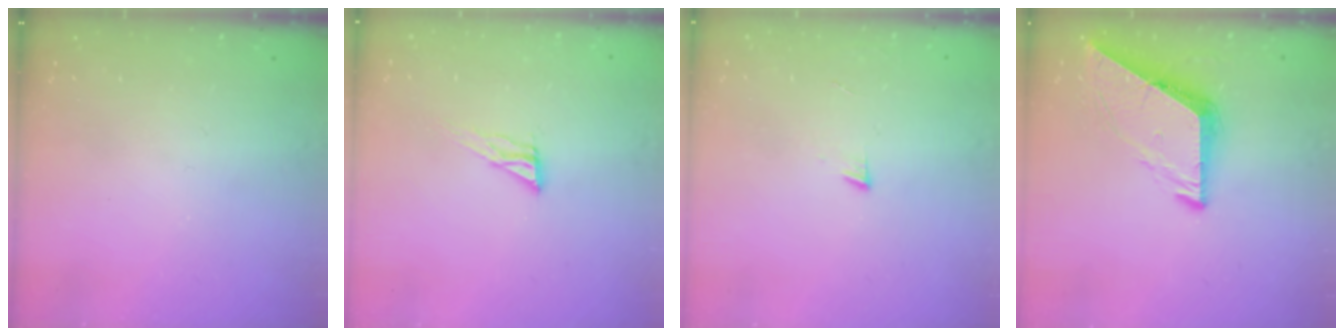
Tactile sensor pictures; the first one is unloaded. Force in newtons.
{"total": 6.9, "press": 6.8, "slide": 0.5}
{"total": 4.3, "press": 4.2, "slide": 0.4}
{"total": 7.8, "press": 7.8, "slide": 0.6}